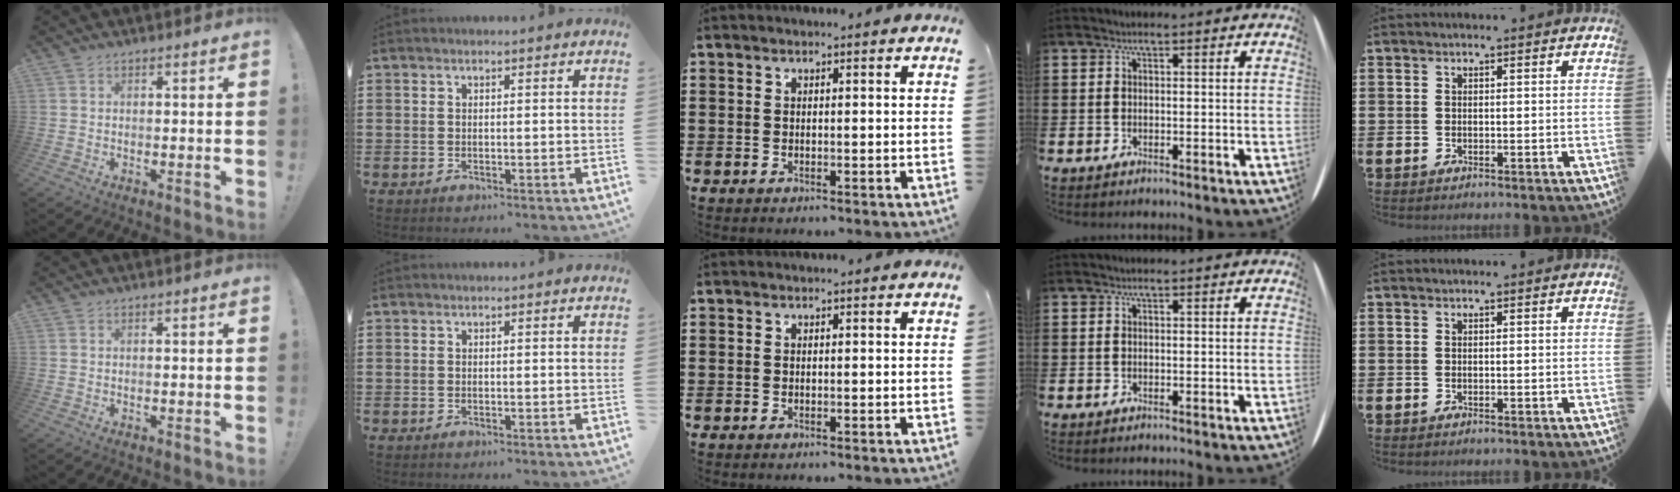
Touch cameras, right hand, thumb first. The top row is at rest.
{}